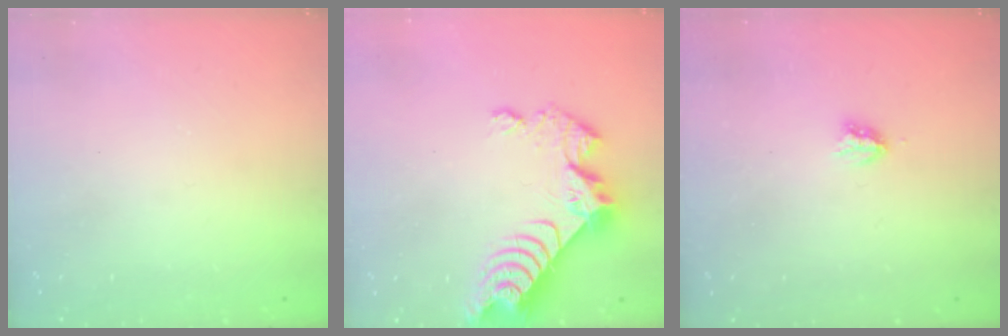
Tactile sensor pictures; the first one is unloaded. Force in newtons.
{"total": 9.0, "press": 9.0, "slide": 0.8}
{"total": 2.9, "press": 2.9, "slide": 0.5}